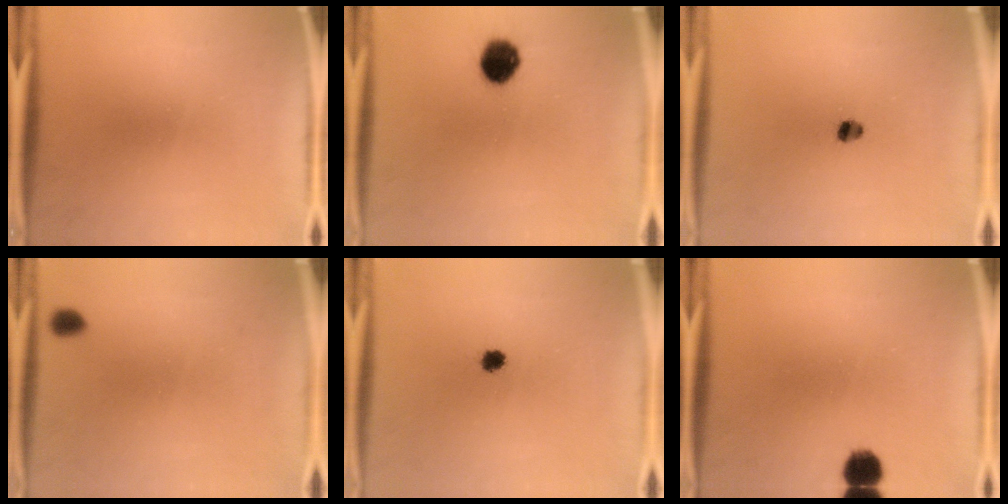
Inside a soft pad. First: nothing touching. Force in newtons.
{"total": 8.2}
{"total": 2.3}
{"total": 1.3}
{"total": 2.4}
{"total": 5.0}